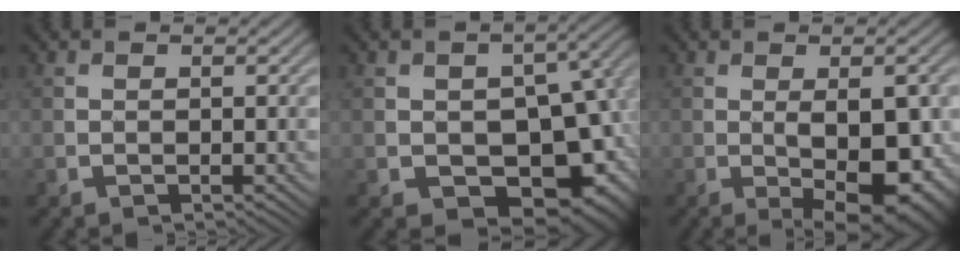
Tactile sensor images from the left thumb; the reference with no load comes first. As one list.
[{"total": 13.4, "force": [-3.5, 9.2, 9.1], "torque": [-0.099, 0.001, -0.040]}, {"total": 10.9, "force": [-2.2, 4.5, 9.6], "torque": [-0.119, -0.018, -0.013]}]